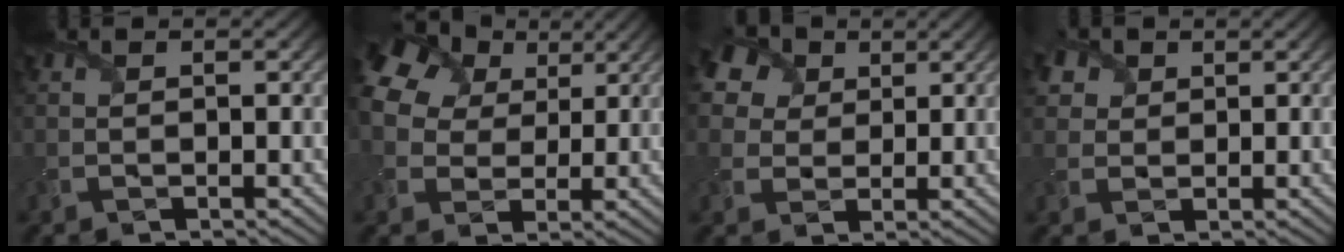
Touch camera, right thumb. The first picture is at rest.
{"total": 15.9, "force": [6.8, 11.6, 8.6], "torque": [-0.246, 0.051, 0.135]}
{"total": 9.0, "force": [4.5, 6.4, 4.4], "torque": [-0.135, 0.028, 0.066]}
{"total": 4.4, "force": [2.4, 3.4, 1.7], "torque": [-0.060, 0.004, 0.046]}